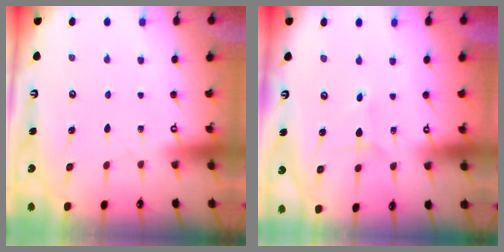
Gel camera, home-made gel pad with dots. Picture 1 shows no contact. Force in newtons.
{"total": 1.8, "press": 1.8, "slide": 0.2}